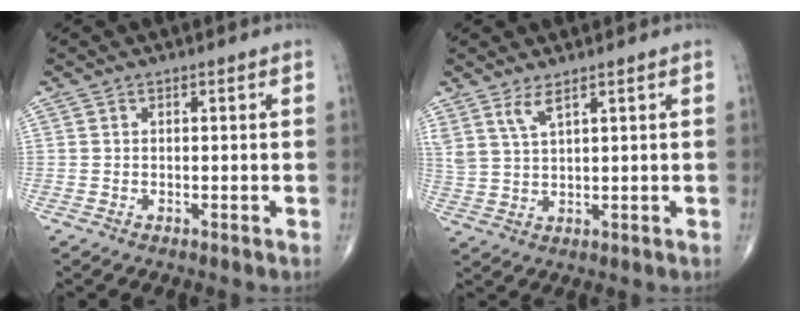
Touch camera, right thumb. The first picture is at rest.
{"total": 4.0, "force": [2.7, 0.9, 2.8], "torque": [-0.067, -0.015, 0.063]}